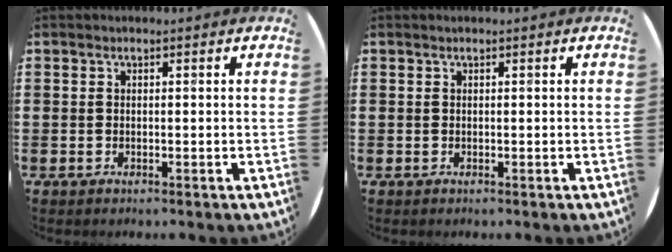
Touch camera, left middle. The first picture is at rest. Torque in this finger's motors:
{"motor_torque": [0.17, -0.15, -0.01, -0.01]}